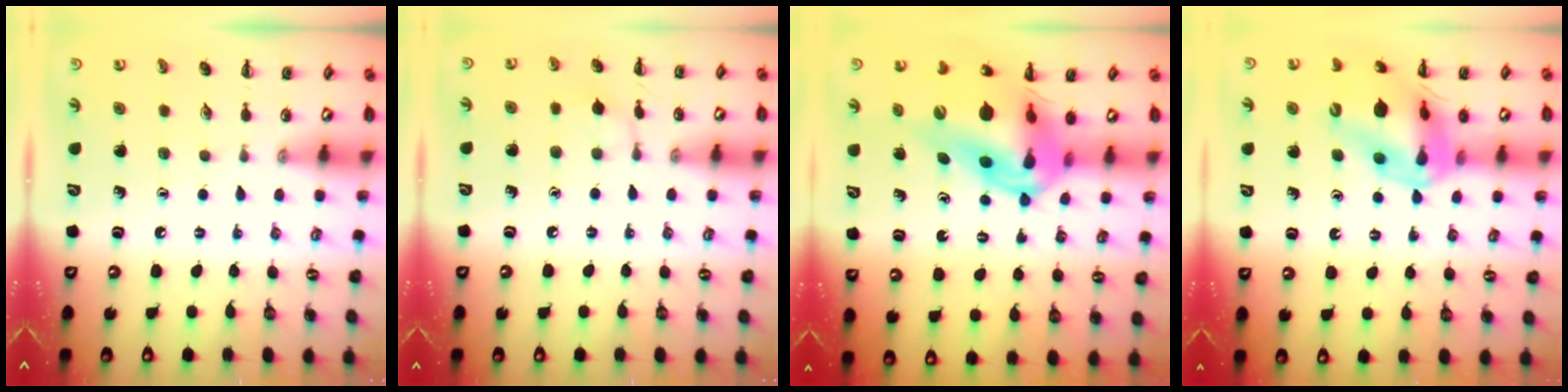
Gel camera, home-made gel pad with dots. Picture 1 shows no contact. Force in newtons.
{"total": 6.6, "press": 6.4, "slide": 1.7}
{"total": 16.8, "press": 15.9, "slide": 5.3}
{"total": 17.9, "press": 17.7, "slide": 3.1}